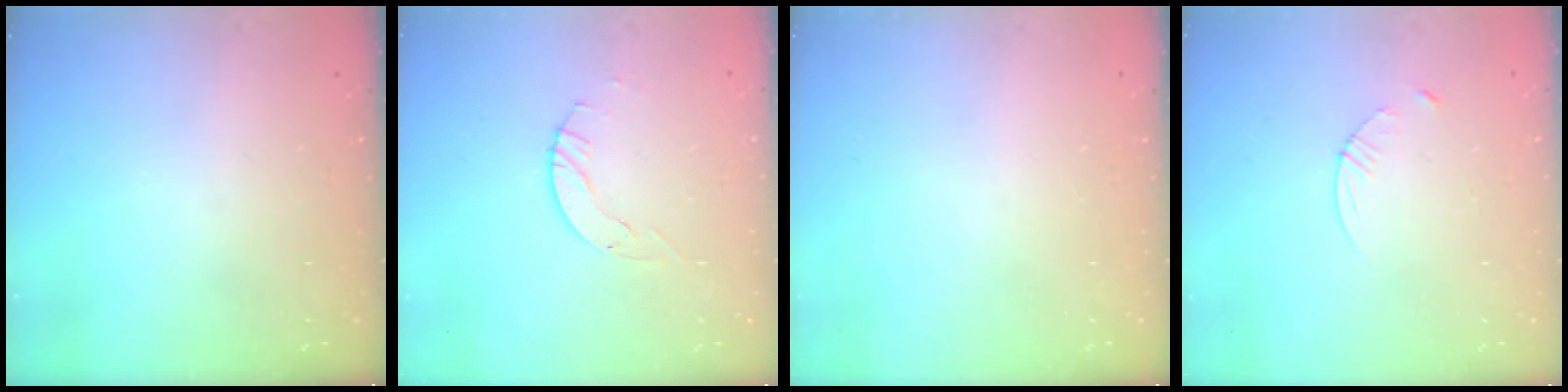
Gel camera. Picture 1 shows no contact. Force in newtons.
{"total": 3.1, "press": 3.1, "slide": 0.4}
{"total": 0.0}
{"total": 3.8, "press": 3.8, "slide": 0.5}